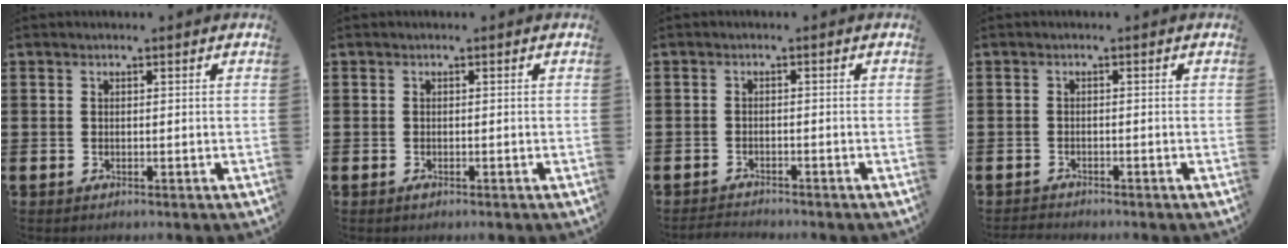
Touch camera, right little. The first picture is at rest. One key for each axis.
{"total": 0.6, "fx": -0.3, "fy": 0.2, "fz": 0.6, "tx": -0.004, "ty": -0.003, "tz": -0.007}
{"total": 1.3, "fx": -1.3, "fy": 0.0, "fz": 0.0, "tx": -0.005, "ty": 0.002, "tz": -0.028}
{"total": 1.0, "fx": -1.0, "fy": 0.0, "fz": -0.1, "tx": 0.000, "ty": 0.001, "tz": -0.020}